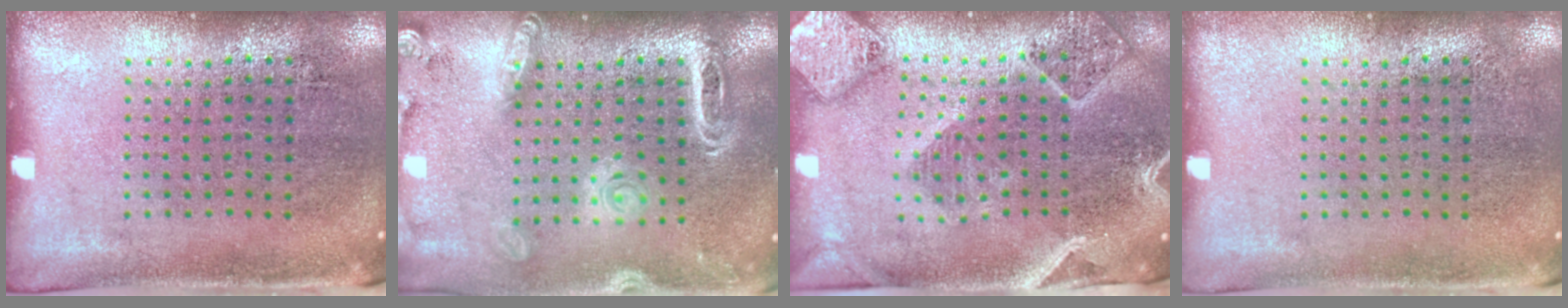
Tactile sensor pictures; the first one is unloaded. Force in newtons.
{"total": 1.9, "press": 1.8, "slide": 0.7}
{"total": 2.7, "press": 2.4, "slide": 1.3}
{"total": 0.0}